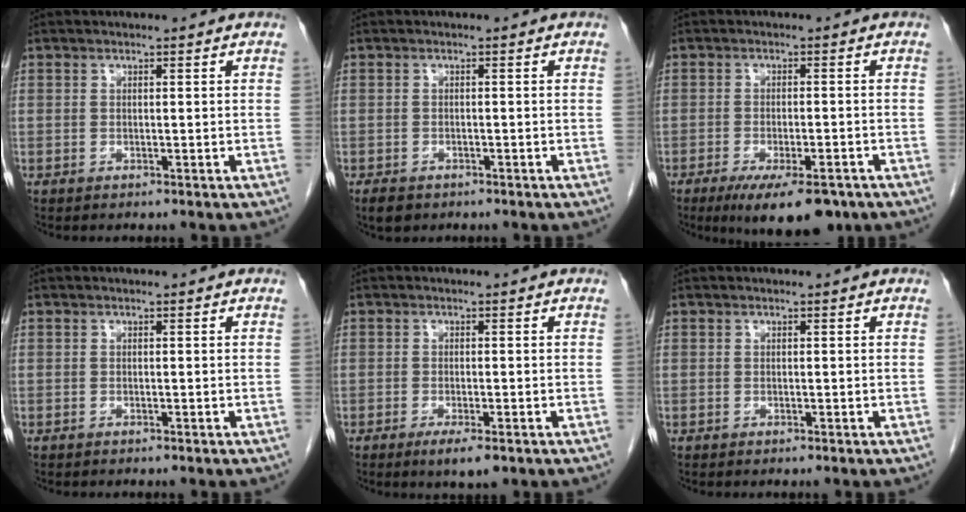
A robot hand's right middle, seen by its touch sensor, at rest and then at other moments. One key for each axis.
{"total": 2.7, "fx": -1.9, "fy": 1.5, "fz": 1.1, "tx": -0.018, "ty": -0.002, "tz": -0.025}
{"total": 10.0, "fx": -6.9, "fy": 2.8, "fz": 6.7, "tx": -0.096, "ty": -0.013, "tz": -0.103}
{"total": 0.0}
{"total": 3.4, "fx": -2.0, "fy": 0.8, "fz": 2.7, "tx": -0.043, "ty": -0.006, "tz": -0.028}
{"total": 0.0}